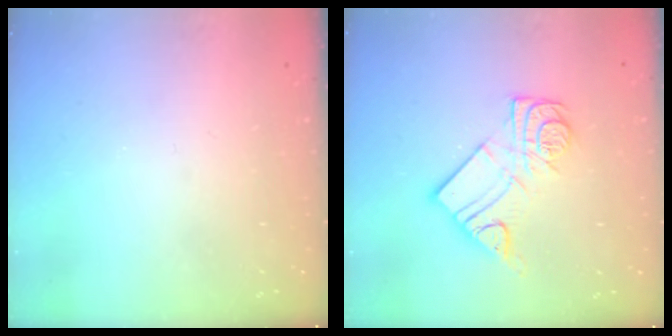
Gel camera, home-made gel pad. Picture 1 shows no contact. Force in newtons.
{"total": 12.5, "press": 12.4, "slide": 0.8}